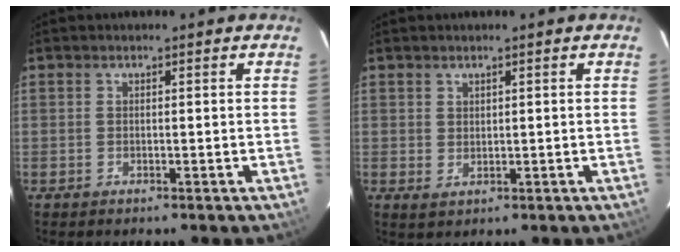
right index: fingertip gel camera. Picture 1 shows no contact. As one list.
[{"total": 1.5, "force": [0.9, 1.0, 0.6], "torque": [-0.007, 0.002, 0.019]}]